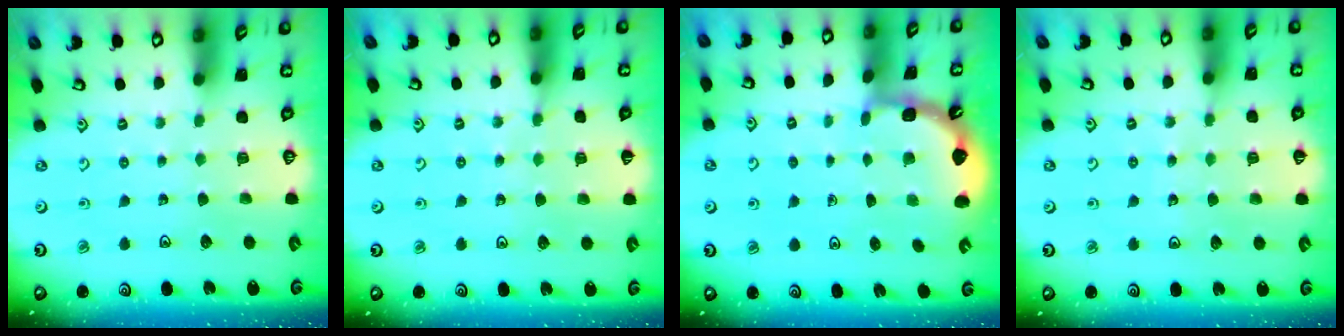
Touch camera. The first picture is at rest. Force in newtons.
{"total": 6.4, "press": 6.3, "slide": 1.0}
{"total": 2.1, "press": 2.1, "slide": 0.2}
{"total": 3.6, "press": 3.5, "slide": 1.0}